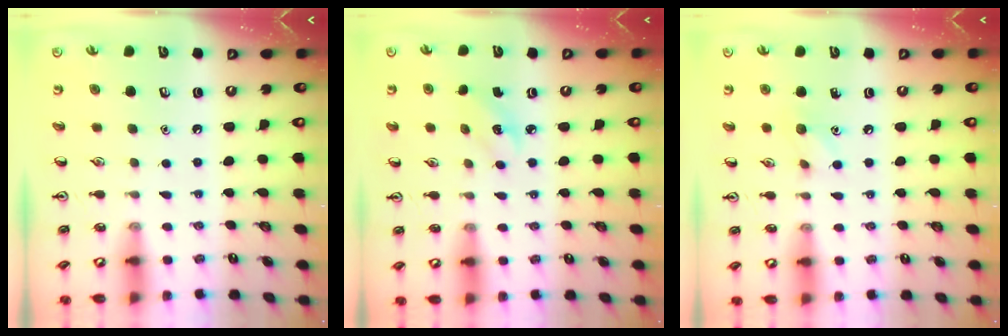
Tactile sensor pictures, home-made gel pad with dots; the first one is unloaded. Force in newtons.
{"total": 2.3, "press": 2.1, "slide": 0.8}
{"total": 5.1, "press": 4.8, "slide": 1.7}